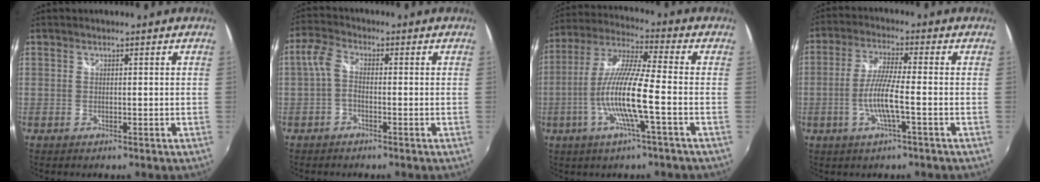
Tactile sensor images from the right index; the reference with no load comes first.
{"total": 3.7, "force": [-1.2, 2.0, 2.9], "torque": [-0.069, 0.011, -0.028]}
{"total": 12.9, "force": [-3.8, 0.2, 12.3], "torque": [-0.239, -0.003, -0.074]}
{"total": 7.2, "force": [-2.2, 0.1, 6.8], "torque": [-0.141, -0.002, -0.043]}